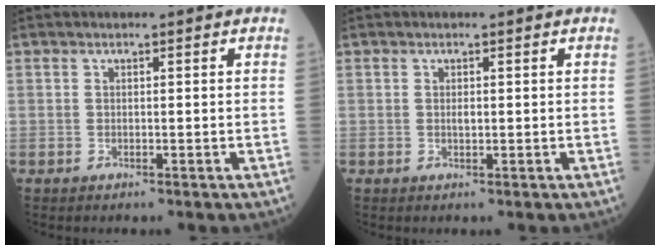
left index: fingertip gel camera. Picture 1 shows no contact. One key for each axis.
{"total": 0.8, "fx": 0.1, "fy": 0.3, "fz": 0.7, "tx": -0.016, "ty": -0.001, "tz": 0.003}